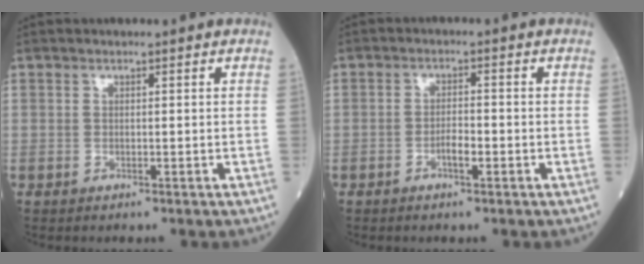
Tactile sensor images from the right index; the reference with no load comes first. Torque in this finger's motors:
{"motor_torque": [-0.03, 0.10, 0.07, 0.03]}